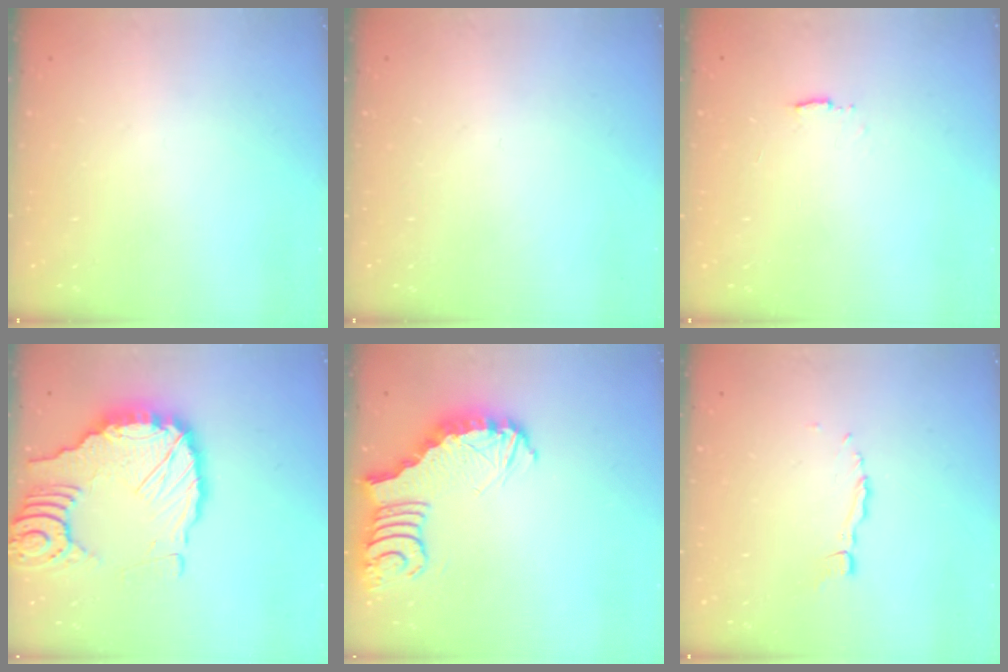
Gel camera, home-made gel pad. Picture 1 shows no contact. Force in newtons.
{"total": 0.0}
{"total": 3.2, "press": 3.2, "slide": 0.5}
{"total": 17.9, "press": 17.7, "slide": 2.2}
{"total": 4.9, "press": 4.8, "slide": 0.9}
{"total": 3.9, "press": 3.9, "slide": 0.3}